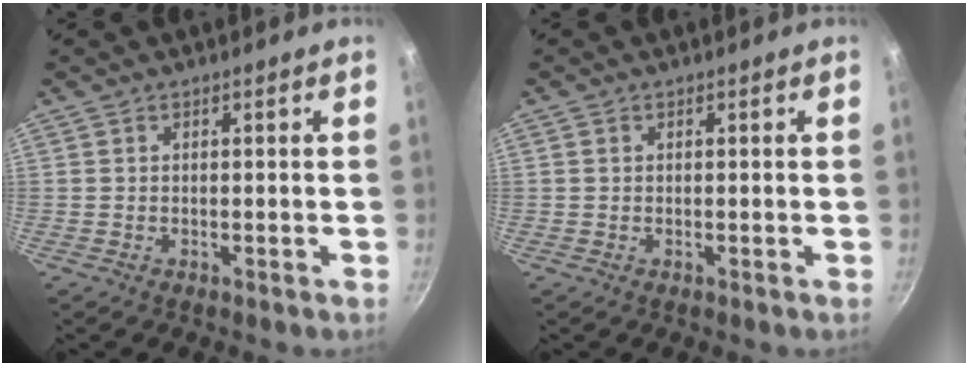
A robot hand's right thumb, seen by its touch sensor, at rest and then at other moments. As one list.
[{"total": 0.6, "force": [0.2, 0.6, 0.2], "torque": [-0.004, 0.002, 0.001]}]